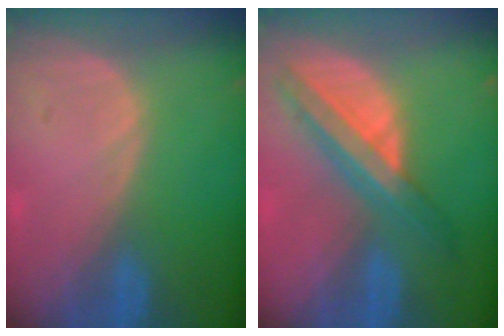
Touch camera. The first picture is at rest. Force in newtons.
{"total": 8.2, "press": 6.9, "slide": 4.4}